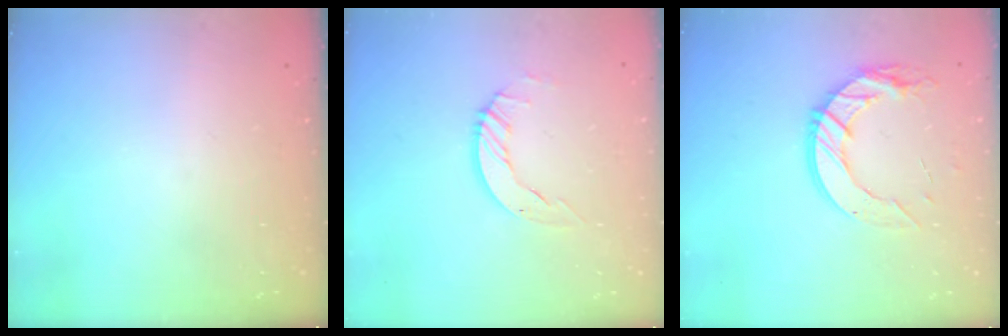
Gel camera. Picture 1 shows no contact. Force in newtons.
{"total": 5.9, "press": 5.9, "slide": 0.4}
{"total": 12.9, "press": 12.9, "slide": 0.8}